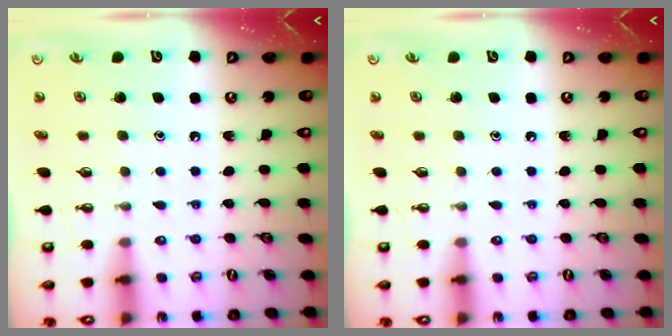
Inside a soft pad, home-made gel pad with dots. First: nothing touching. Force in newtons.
{"total": 0.0}